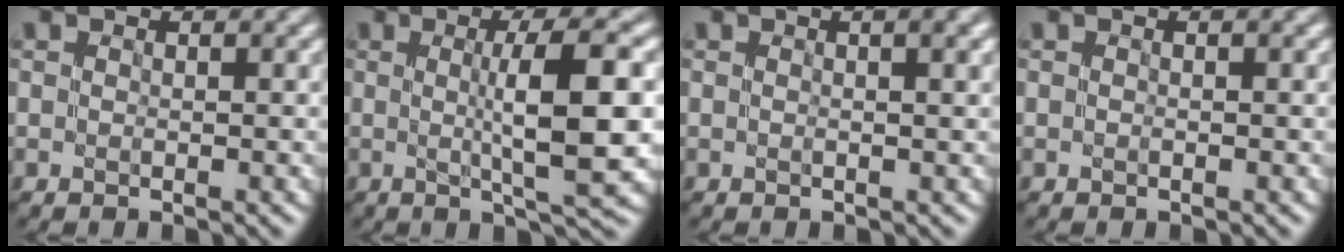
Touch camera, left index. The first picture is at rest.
{"total": 7.8, "force": [0.3, 1.5, 7.7], "torque": [-0.107, 0.005, 0.004]}
{"total": 3.2, "force": [1.2, 1.2, 2.8], "torque": [-0.023, 0.001, -0.002]}
{"total": 0.6, "force": [0.0, 0.2, 0.6], "torque": [-0.013, 0.001, -0.001]}